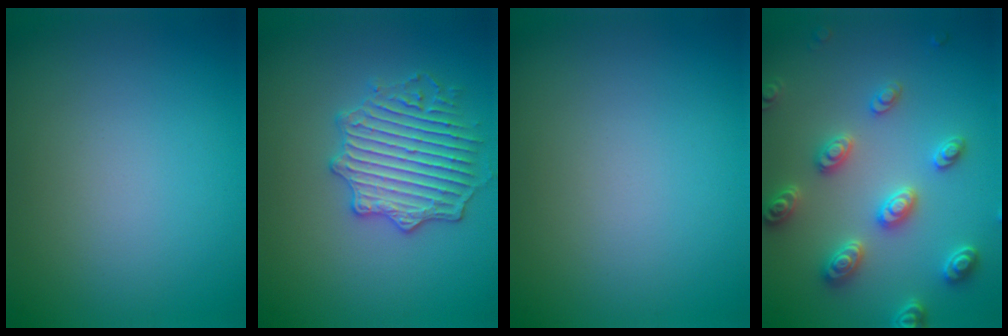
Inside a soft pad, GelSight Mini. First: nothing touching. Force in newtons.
{"total": 4.1, "press": 4.0, "slide": 0.5}
{"total": 0.0}
{"total": 3.8, "press": 3.6, "slide": 1.1}